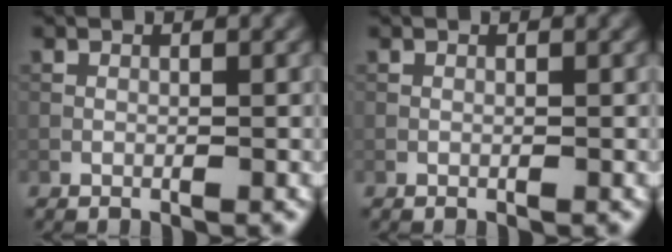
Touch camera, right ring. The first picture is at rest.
{"total": 0.0}